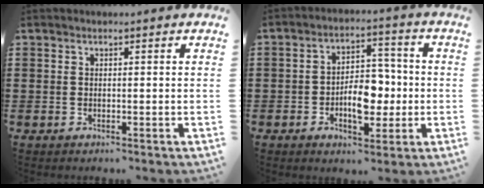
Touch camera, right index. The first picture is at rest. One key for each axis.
{"total": 7.2, "fx": -1.6, "fy": 4.1, "fz": 5.7, "tx": -0.078, "ty": 0.002, "tz": -0.031}